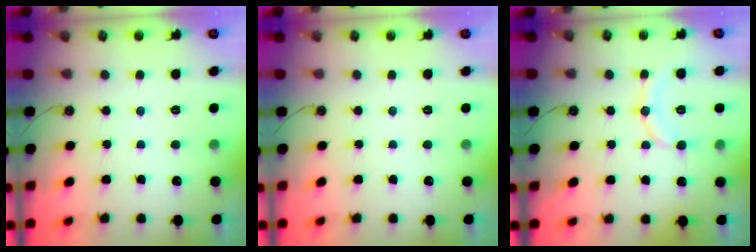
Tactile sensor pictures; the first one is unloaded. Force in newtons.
{"total": 0.0}
{"total": 11.8, "press": 11.4, "slide": 3.1}